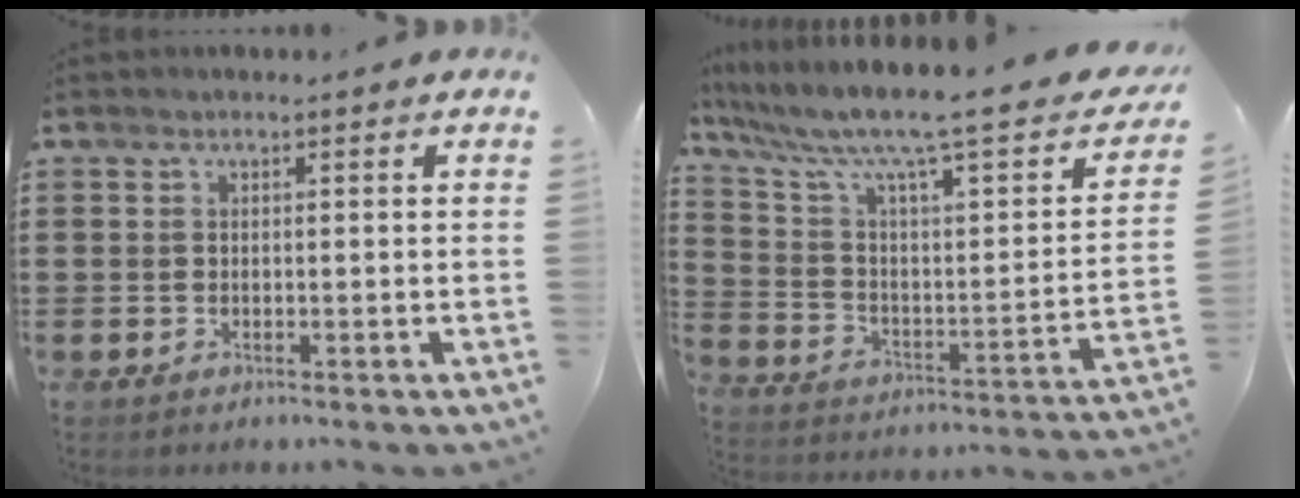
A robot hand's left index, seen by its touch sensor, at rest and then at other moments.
{"total": 9.9, "force": [7.1, 1.2, 6.8], "torque": [-0.151, -0.051, 0.108]}